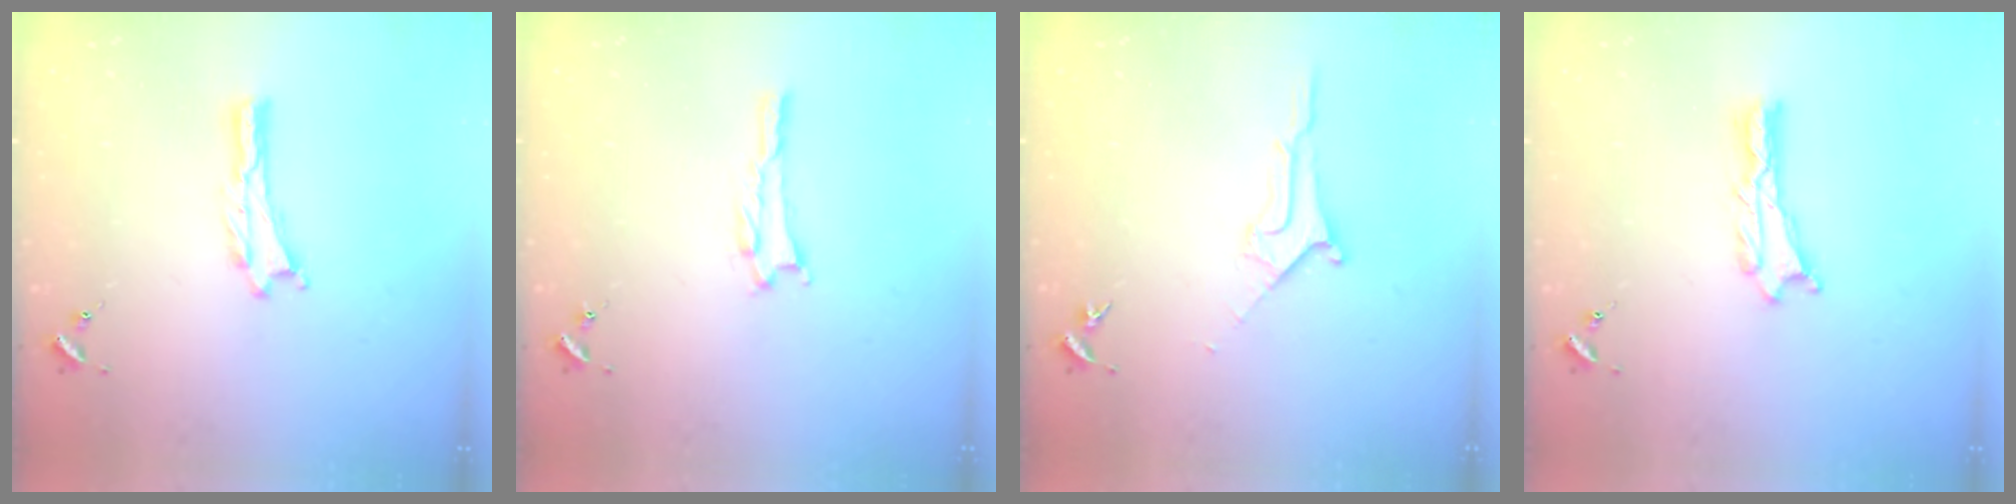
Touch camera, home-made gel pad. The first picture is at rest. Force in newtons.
{"total": 0.5, "press": 0.5, "slide": 0.1}
{"total": 1.8, "press": 1.7, "slide": 0.2}
{"total": 0.7, "press": 0.7, "slide": 0.1}